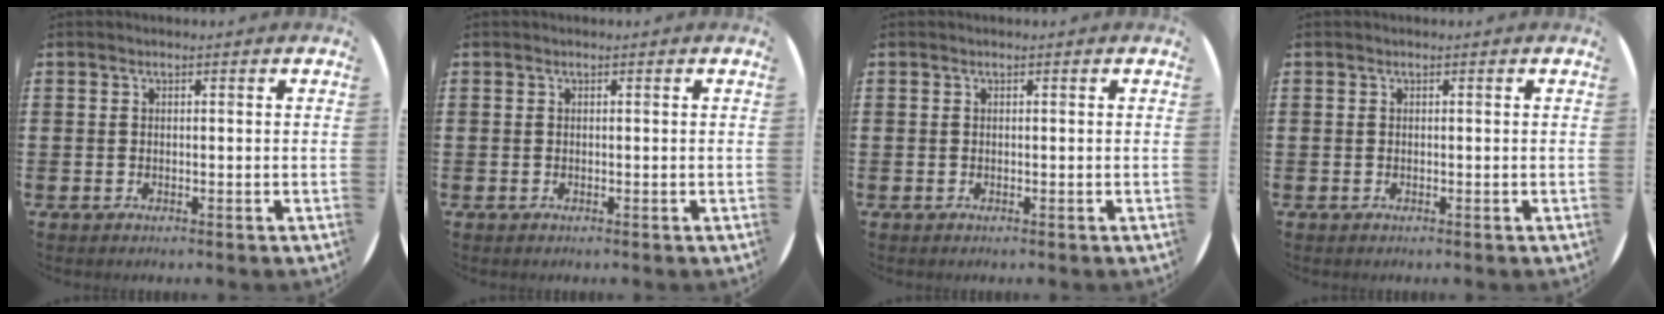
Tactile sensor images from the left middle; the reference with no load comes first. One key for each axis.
{"total": 0.0}
{"total": 0.0}
{"total": 0.0}